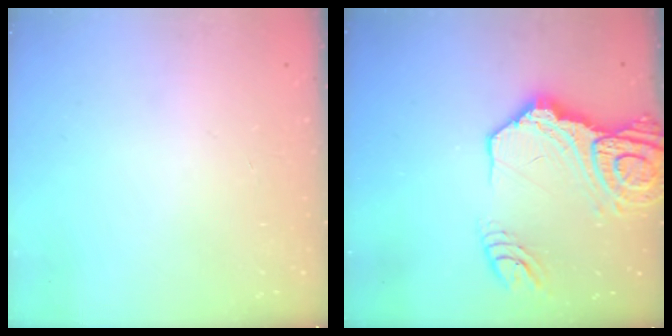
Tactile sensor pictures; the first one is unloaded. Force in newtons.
{"total": 20.5, "press": 20.3, "slide": 2.7}